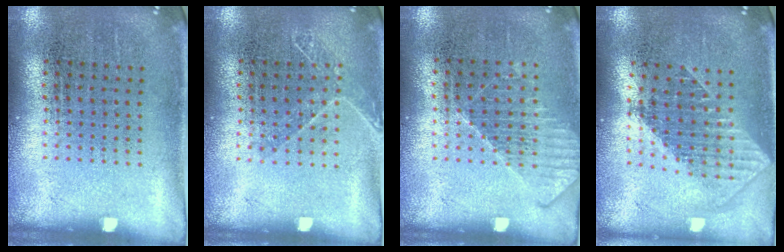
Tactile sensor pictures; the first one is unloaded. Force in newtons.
{"total": 1.1, "press": 0.9, "slide": 0.5}
{"total": 1.2, "press": 1.2, "slide": 0.3}
{"total": 1.8, "press": 1.5, "slide": 1.0}